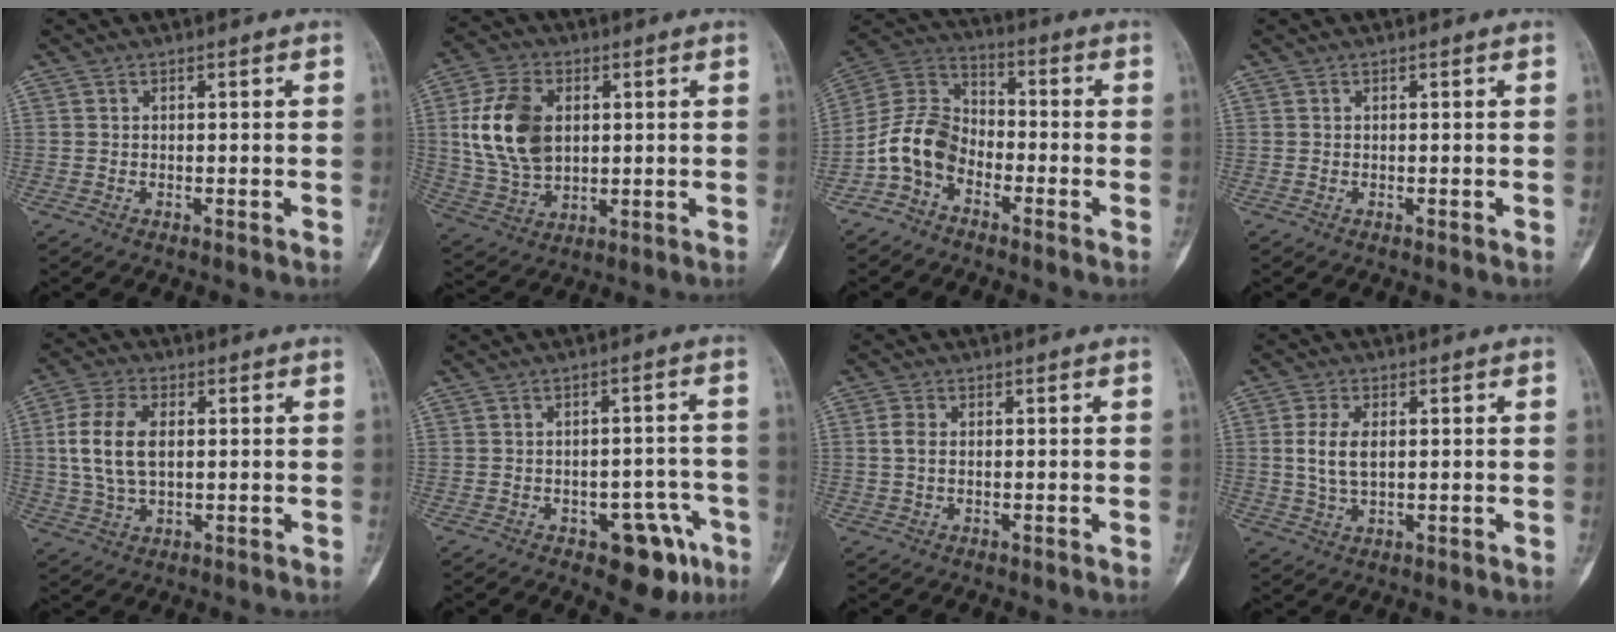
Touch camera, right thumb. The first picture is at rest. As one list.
[{"total": 14.4, "force": [2.5, 9.5, 10.5], "torque": [-0.192, -0.003, 0.052]}, {"total": 10.3, "force": [-4.5, 7.1, 5.9], "torque": [-0.110, 0.055, -0.104]}, {"total": 0.0}, {"total": 10.0, "force": [1.3, 5.8, 8.1], "torque": [-0.170, 0.005, 0.028]}, {"total": 9.2, "force": [-4.7, 4.6, 6.4], "torque": [-0.043, 0.033, -0.053]}, {"total": 2.5, "force": [0.2, 1.6, 1.9], "torque": [-0.044, 0.003, 0.002]}, {"total": 5.7, "force": [0.8, 3.1, 4.8], "torque": [-0.100, -0.003, 0.017]}]